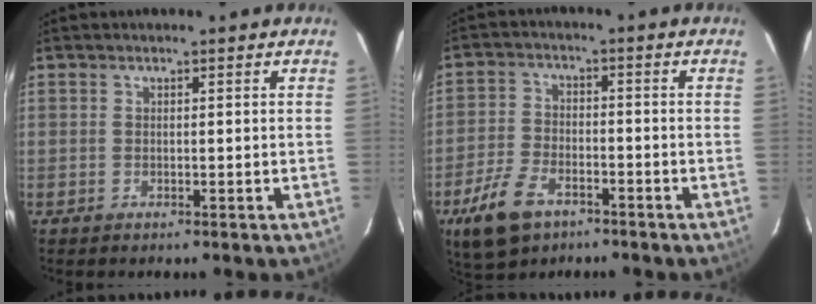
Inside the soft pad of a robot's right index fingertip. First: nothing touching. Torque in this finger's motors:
{"motor_torque": [0.39, -0.41, 0.38, 0.09]}